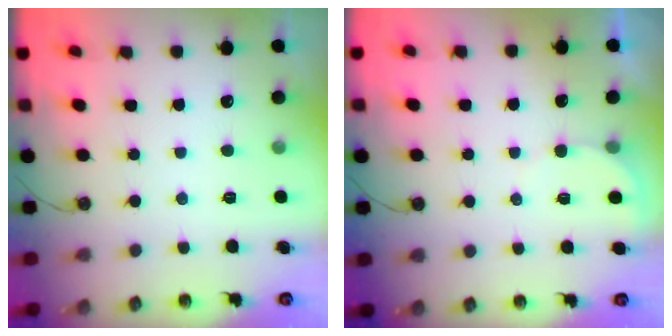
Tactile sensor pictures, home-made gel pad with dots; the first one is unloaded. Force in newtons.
{"total": 2.2, "press": 2.2, "slide": 0.2}